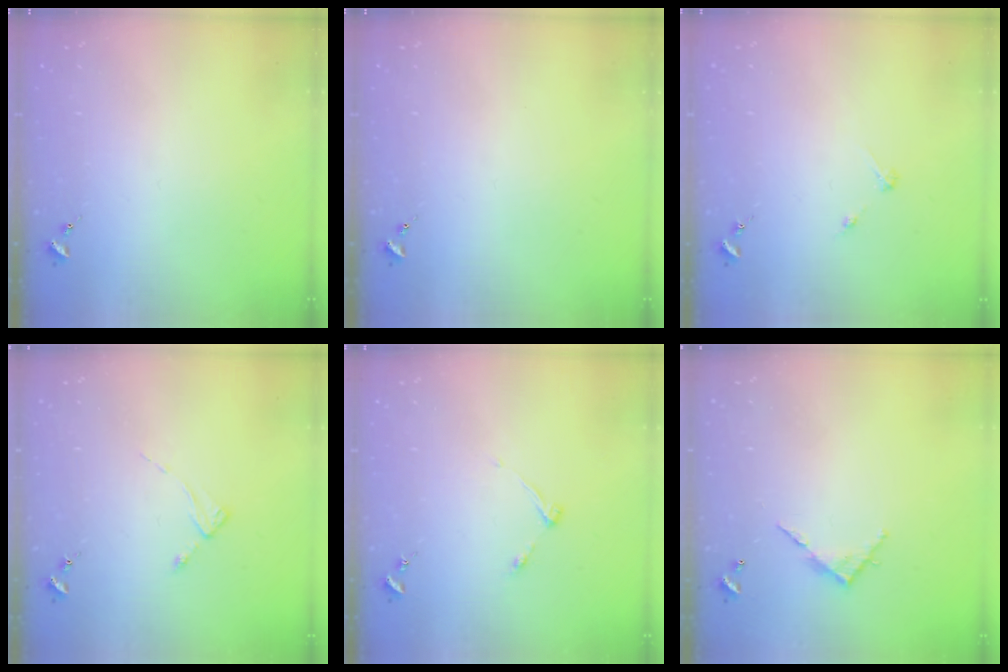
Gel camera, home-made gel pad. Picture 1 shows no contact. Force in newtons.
{"total": 0.0}
{"total": 2.7, "press": 2.7, "slide": 0.3}
{"total": 2.6, "press": 2.6, "slide": 0.3}
{"total": 4.5, "press": 4.4, "slide": 0.6}
{"total": 5.7, "press": 5.7, "slide": 0.4}